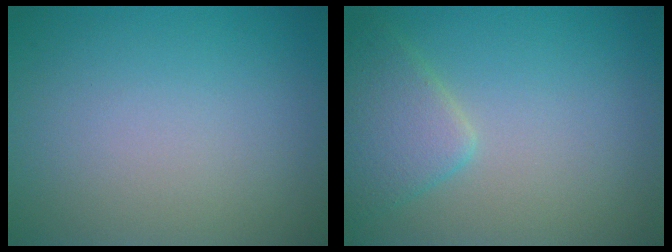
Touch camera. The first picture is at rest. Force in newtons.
{"total": 3.6, "press": 3.6, "slide": 0.2}